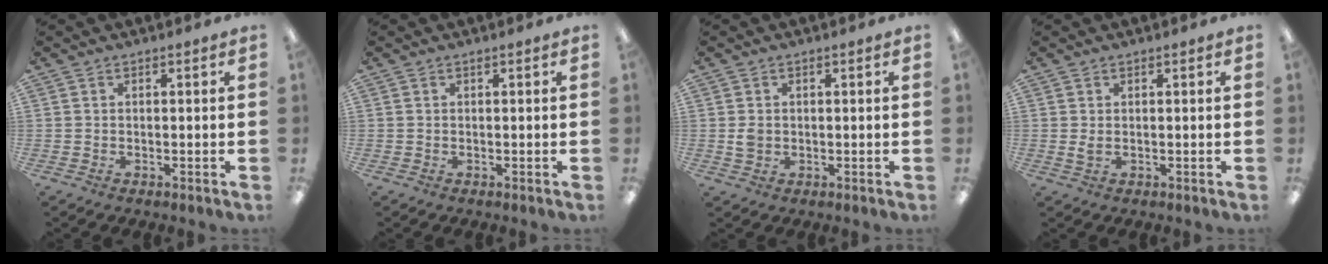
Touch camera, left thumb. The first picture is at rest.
{"total": 0.0}
{"total": 2.2, "force": [0.2, 1.8, 1.2], "torque": [-0.015, 0.001, 0.002]}
{"total": 1.6, "force": [0.4, 0.8, 1.4], "torque": [-0.028, -0.005, 0.003]}